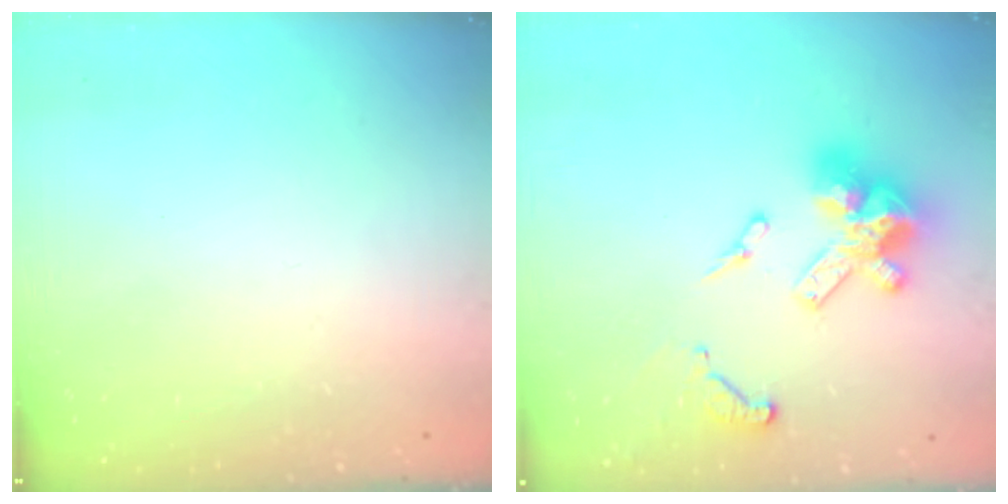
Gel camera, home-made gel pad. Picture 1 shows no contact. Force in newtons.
{"total": 15.5, "press": 15.4, "slide": 1.2}